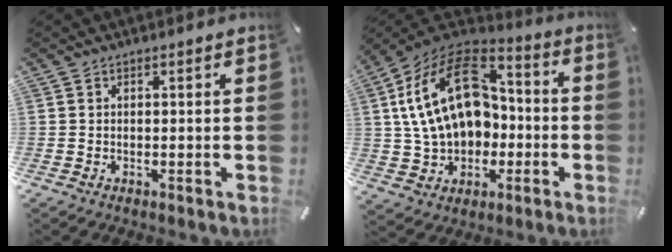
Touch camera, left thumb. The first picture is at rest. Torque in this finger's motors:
{"motor_torque": [1.48, 3.53, 1.59, -0.75, 0.94]}